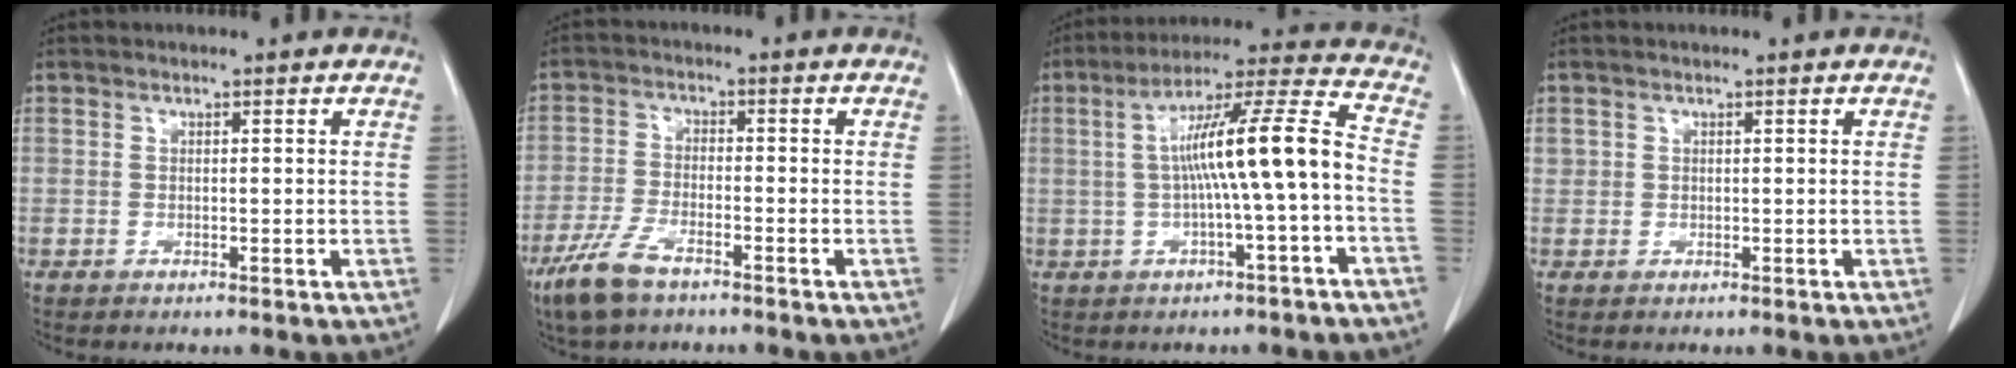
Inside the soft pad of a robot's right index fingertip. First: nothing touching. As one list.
[{"total": 6.9, "force": [-4.8, 2.0, 4.5], "torque": [-0.103, -0.011, -0.090]}, {"total": 12.4, "force": [-1.1, -0.2, 12.3], "torque": [-0.206, 0.029, -0.019]}, {"total": 0.9, "force": [0.3, 0.8, 0.1], "torque": [0.011, 0.006, 0.004]}]